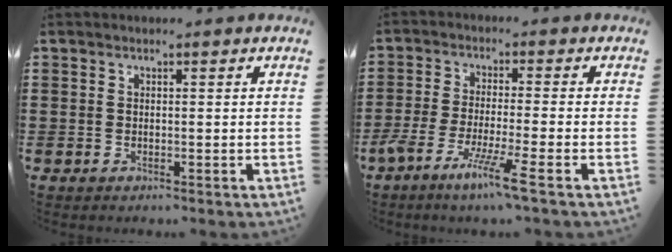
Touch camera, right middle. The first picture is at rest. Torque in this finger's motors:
{"motor_torque": [1.47, -0.67, 0.60, 0.14]}